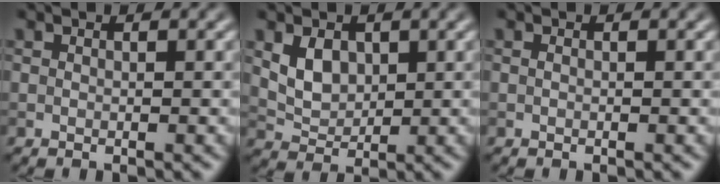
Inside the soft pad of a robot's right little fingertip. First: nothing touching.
{"total": 3.0, "force": [0.9, 2.2, 1.8], "torque": [-0.039, -0.005, 0.021]}
{"total": 0.0}